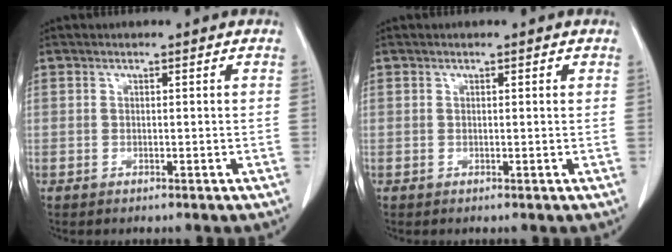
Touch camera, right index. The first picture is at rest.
{"total": 0.8, "force": [0.3, 0.4, 0.6], "torque": [-0.015, 0.004, 0.006]}